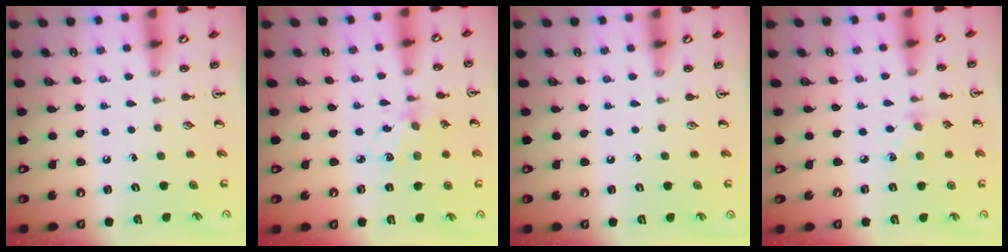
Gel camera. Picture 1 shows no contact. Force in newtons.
{"total": 5.4, "press": 5.4, "slide": 0.4}
{"total": 0.0}
{"total": 6.8, "press": 6.8, "slide": 0.7}